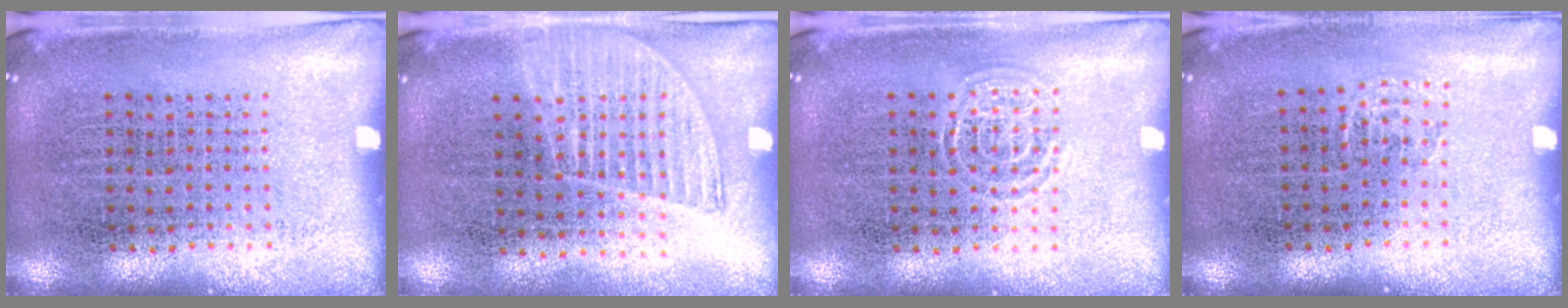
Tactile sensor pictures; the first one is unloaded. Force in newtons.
{"total": 1.3, "press": 1.2, "slide": 0.5}
{"total": 1.4, "press": 1.4, "slide": 0.3}
{"total": 0.6, "press": 0.5, "slide": 0.3}